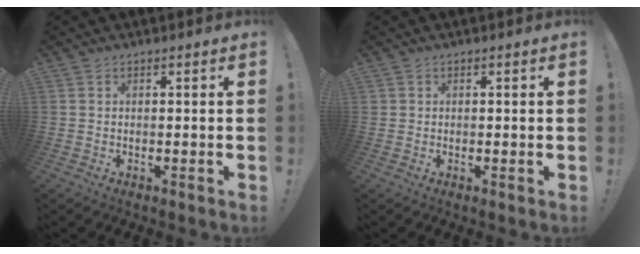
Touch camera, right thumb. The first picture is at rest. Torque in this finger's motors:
{"motor_torque": [0.16, -0.09, -0.15, 0.07, -0.02]}